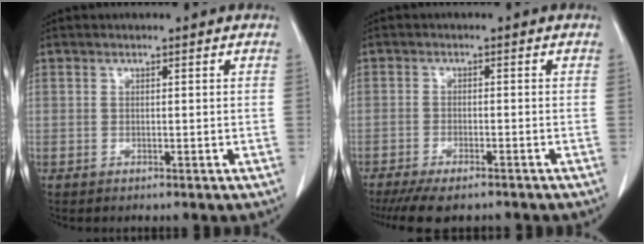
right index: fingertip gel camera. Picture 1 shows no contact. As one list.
[{"total": 7.4, "force": [-6.1, 1.9, 3.8], "torque": [-0.055, -0.011, -0.099]}]